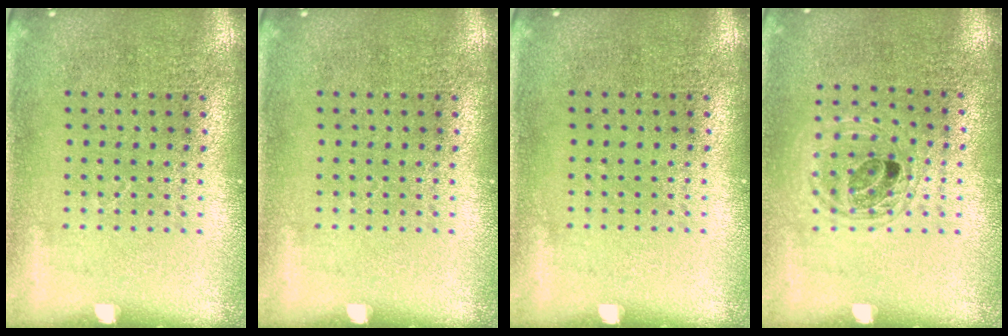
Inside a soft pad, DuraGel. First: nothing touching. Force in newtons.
{"total": 0.0}
{"total": 0.0}
{"total": 1.3, "press": 1.2, "slide": 0.4}